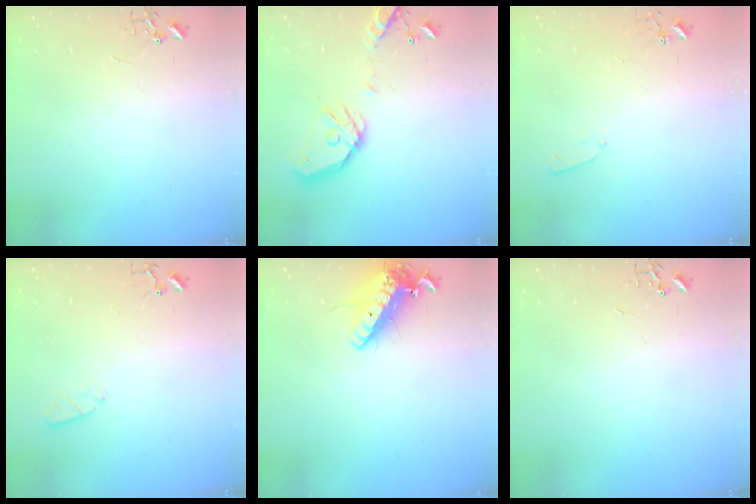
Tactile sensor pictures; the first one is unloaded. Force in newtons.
{"total": 15.7, "press": 15.4, "slide": 2.5}
{"total": 3.4, "press": 3.4, "slide": 0.5}
{"total": 3.6, "press": 3.5, "slide": 0.6}
{"total": 14.8, "press": 14.5, "slide": 2.9}
{"total": 0.0}